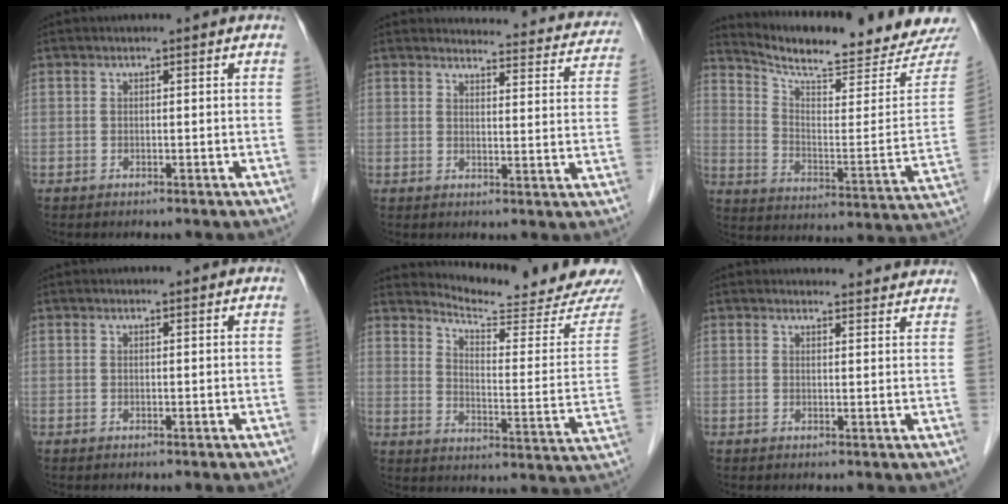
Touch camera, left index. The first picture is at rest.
{"total": 15.9, "force": [15.3, 3.3, 2.5], "torque": [0.006, -0.047, 0.144]}
{"total": 19.3, "force": [18.5, 0.8, 5.4], "torque": [-0.098, -0.079, 0.255]}
{"total": 1.7, "force": [1.7, 0.1, 0.2], "torque": [-0.012, 0.008, 0.020]}
{"total": 16.7, "force": [16.5, -1.1, 2.4], "torque": [-0.040, -0.108, 0.208]}
{"total": 10.7, "force": [10.5, 1.9, 1.4], "torque": [0.012, 0.003, 0.097]}